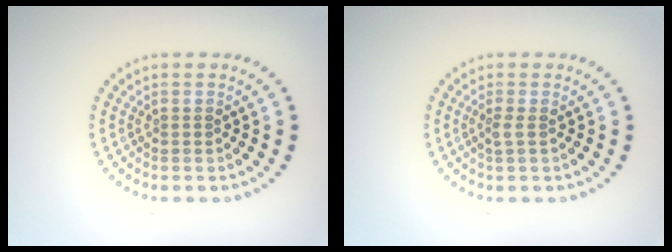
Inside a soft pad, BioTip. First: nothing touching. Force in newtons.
{"total": 0.9, "press": 0.7, "slide": 0.6}